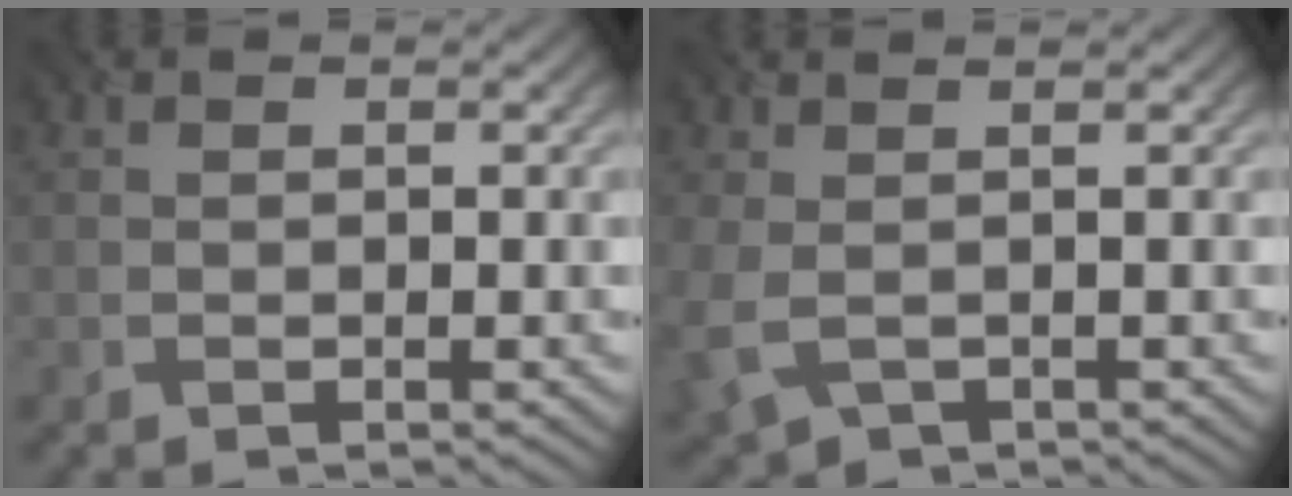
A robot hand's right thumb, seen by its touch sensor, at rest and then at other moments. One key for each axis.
{"total": 4.3, "fx": -0.3, "fy": 2.5, "fz": 3.4, "tx": -0.098, "ty": -0.009, "tz": -0.004}